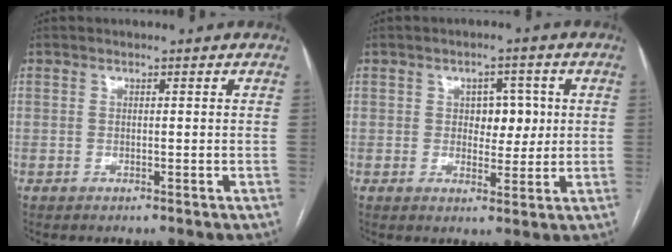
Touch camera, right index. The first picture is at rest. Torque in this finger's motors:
{"motor_torque": [0.02, 0.09, 0.10, -0.01]}